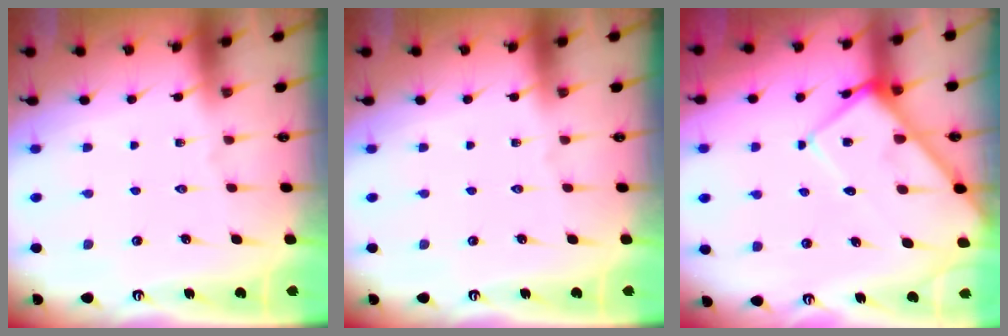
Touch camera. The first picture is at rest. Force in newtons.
{"total": 0.0}
{"total": 10.6, "press": 10.6, "slide": 1.1}